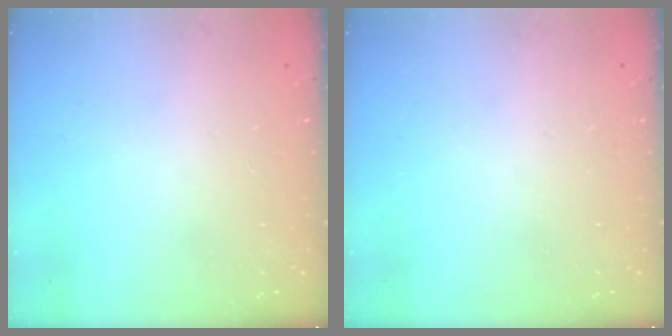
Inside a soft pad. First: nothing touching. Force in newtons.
{"total": 0.0}